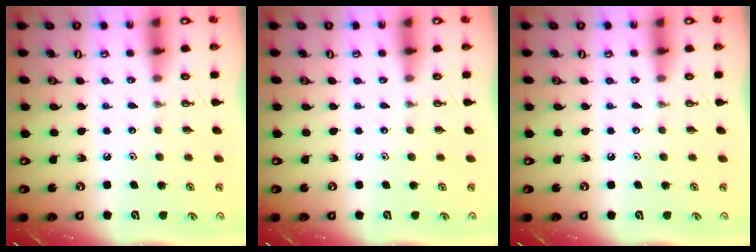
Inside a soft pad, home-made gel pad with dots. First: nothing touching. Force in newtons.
{"total": 0.0}
{"total": 0.0}